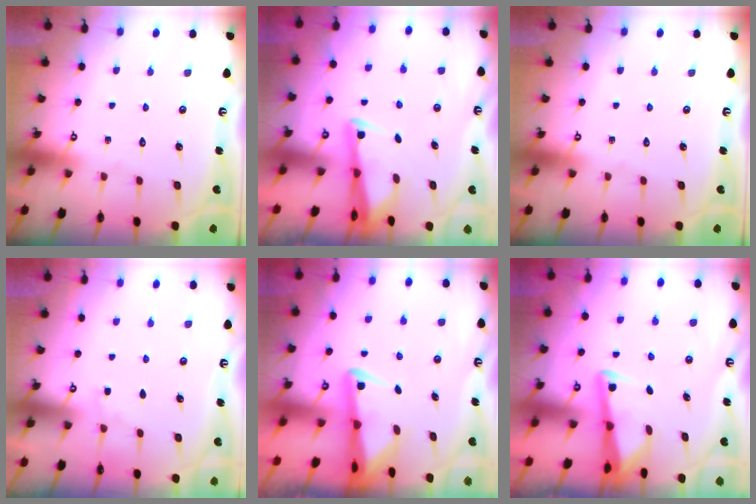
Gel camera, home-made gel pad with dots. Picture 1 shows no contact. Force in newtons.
{"total": 2.8, "press": 2.8, "slide": 0.5}
{"total": 0.0}
{"total": 2.6, "press": 2.6, "slide": 0.4}
{"total": 2.8, "press": 2.7, "slide": 0.6}
{"total": 3.2, "press": 3.1, "slide": 0.3}